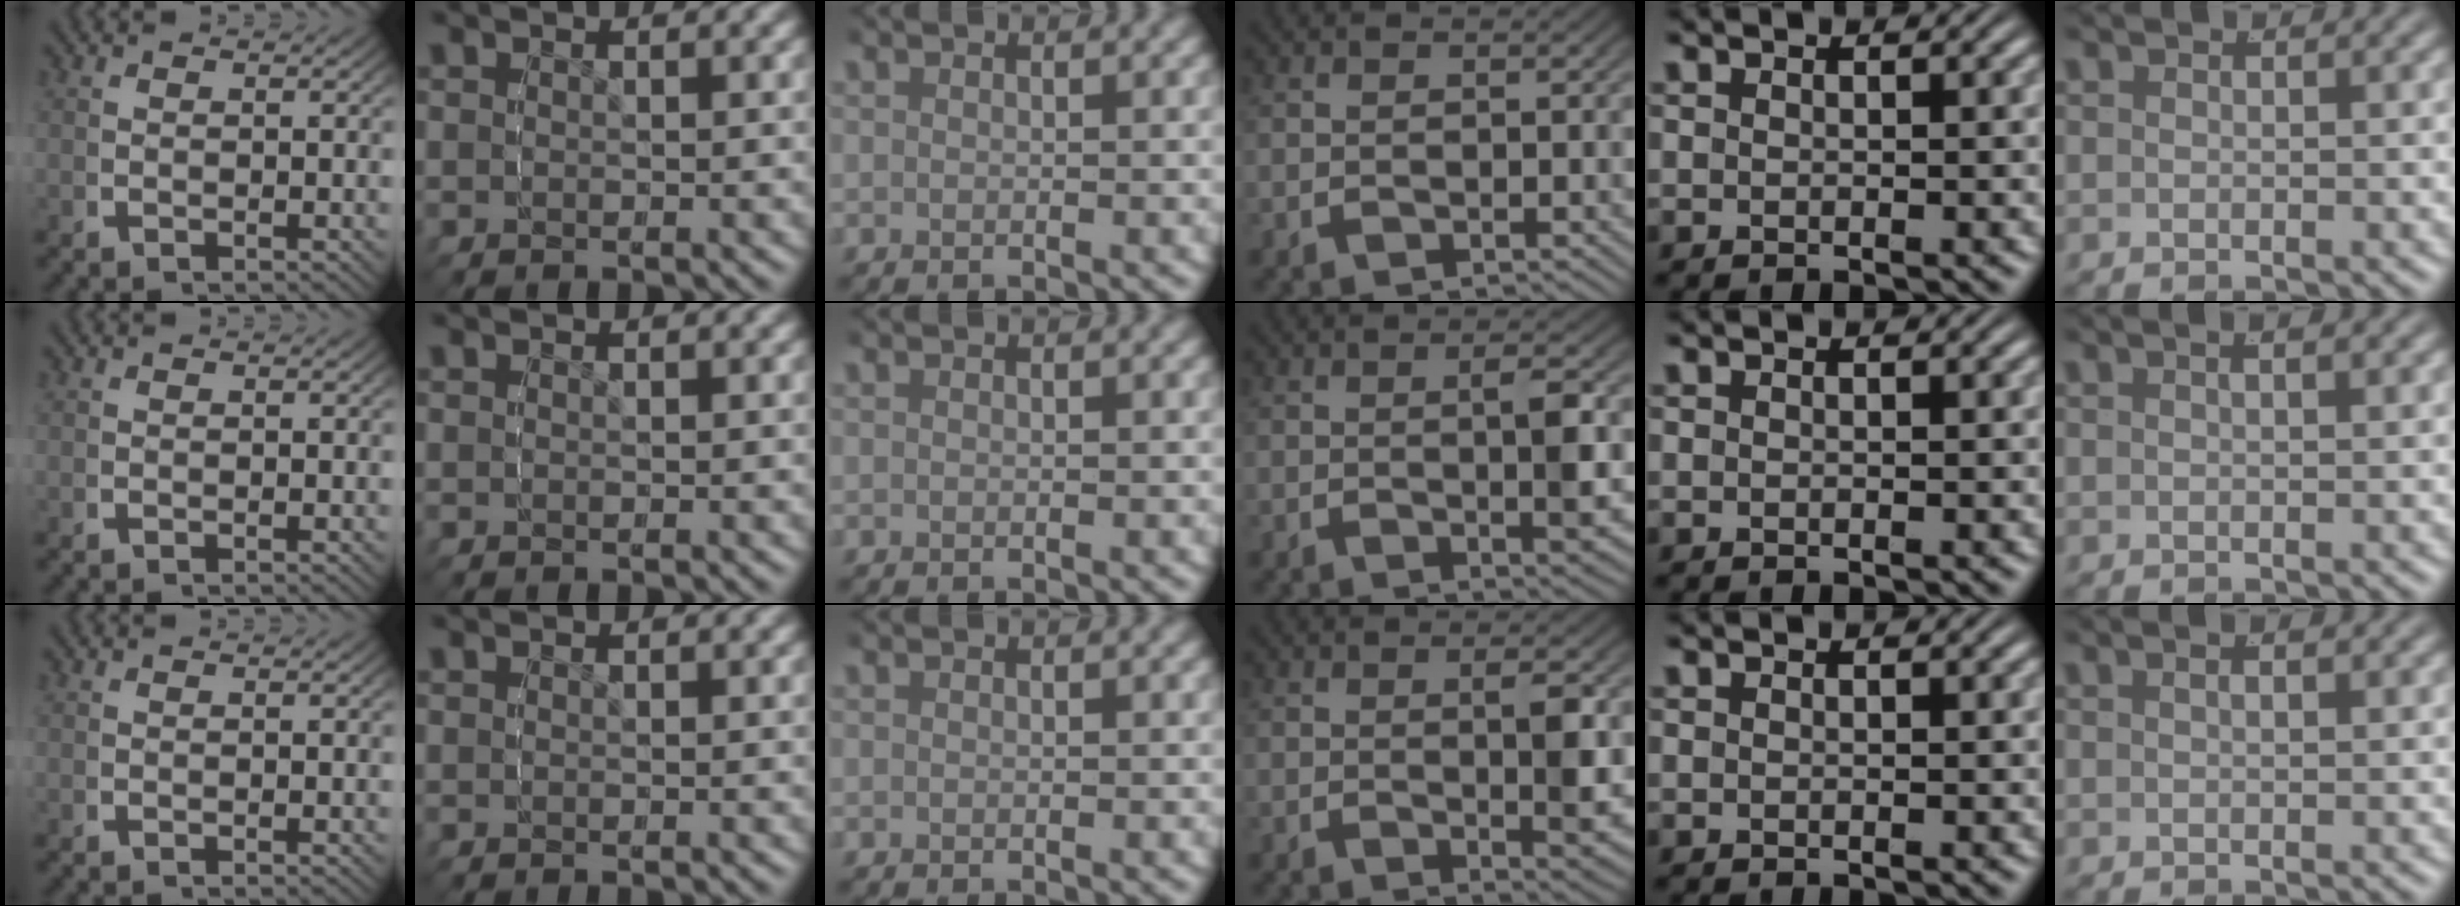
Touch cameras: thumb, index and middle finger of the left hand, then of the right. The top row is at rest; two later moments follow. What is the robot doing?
{"motion": "grasp_and_lifting", "object": "sponge"}